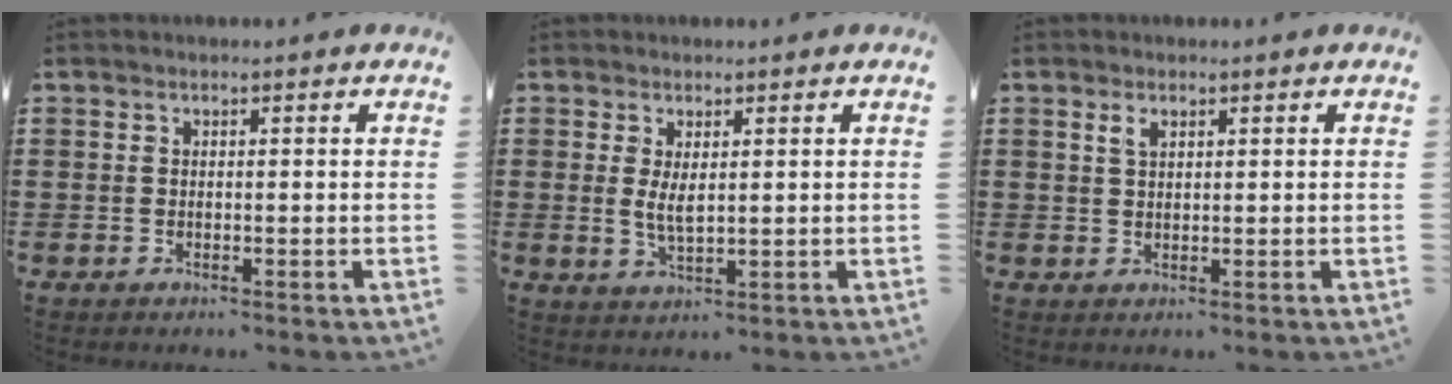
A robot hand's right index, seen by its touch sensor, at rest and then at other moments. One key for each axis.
{"total": 3.2, "fx": 0.7, "fy": 1.2, "fz": 2.9, "tx": -0.049, "ty": 0.000, "tz": 0.010}
{"total": 1.5, "fx": 0.9, "fy": 0.8, "fz": 1.0, "tx": -0.024, "ty": 0.004, "tz": 0.015}